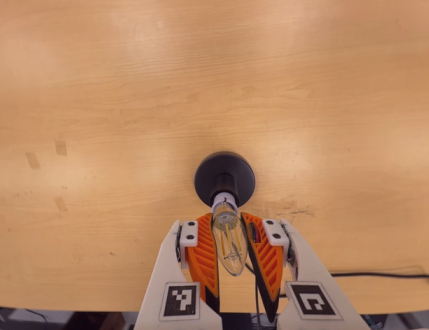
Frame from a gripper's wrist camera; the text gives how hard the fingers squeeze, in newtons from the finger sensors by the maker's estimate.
{"total": 17.0, "left": 16.9, "right": 17.0}